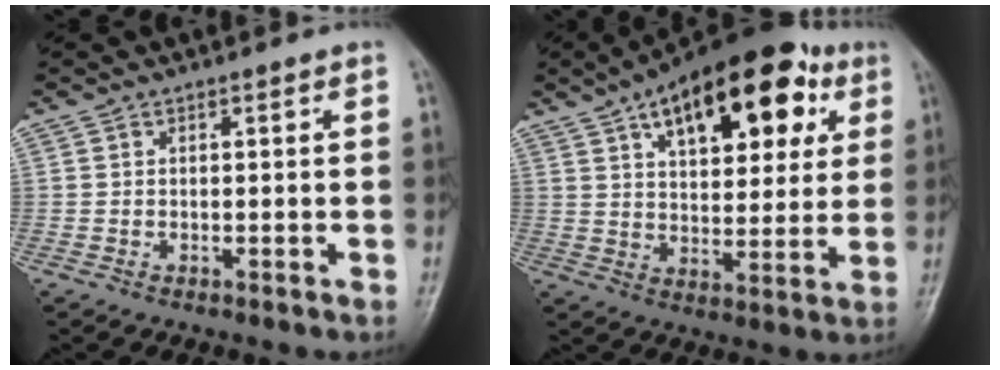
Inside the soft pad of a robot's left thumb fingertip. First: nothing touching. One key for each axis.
{"total": 22.1, "fx": 9.9, "fy": 11.0, "fz": 16.4, "tx": -0.209, "ty": -0.003, "tz": 0.149}